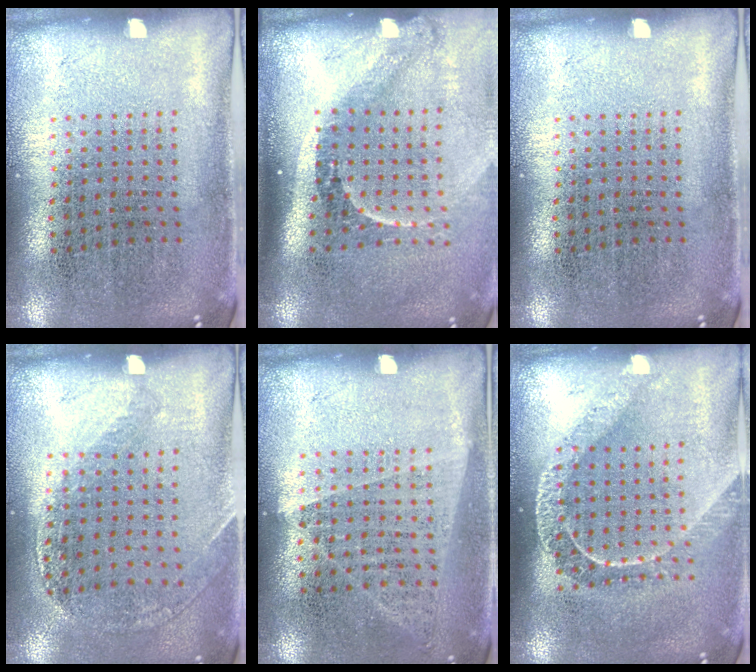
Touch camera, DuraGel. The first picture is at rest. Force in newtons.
{"total": 2.2, "press": 1.4, "slide": 1.7}
{"total": 0.0}
{"total": 1.1, "press": 1.1, "slide": 0.4}
{"total": 1.0, "press": 0.9, "slide": 0.4}
{"total": 1.6, "press": 1.5, "slide": 0.7}